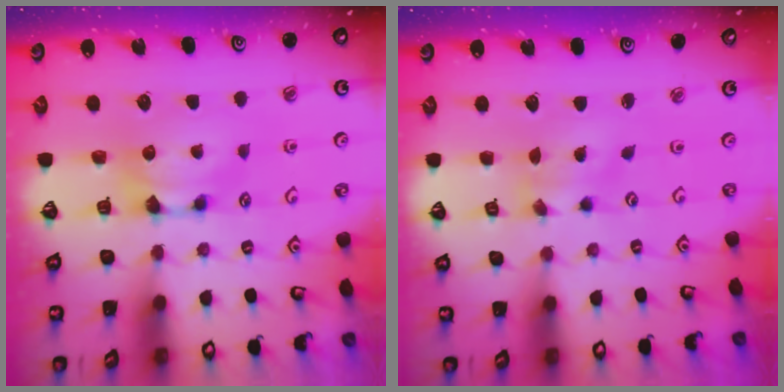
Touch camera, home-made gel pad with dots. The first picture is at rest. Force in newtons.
{"total": 1.7, "press": 1.3, "slide": 1.0}